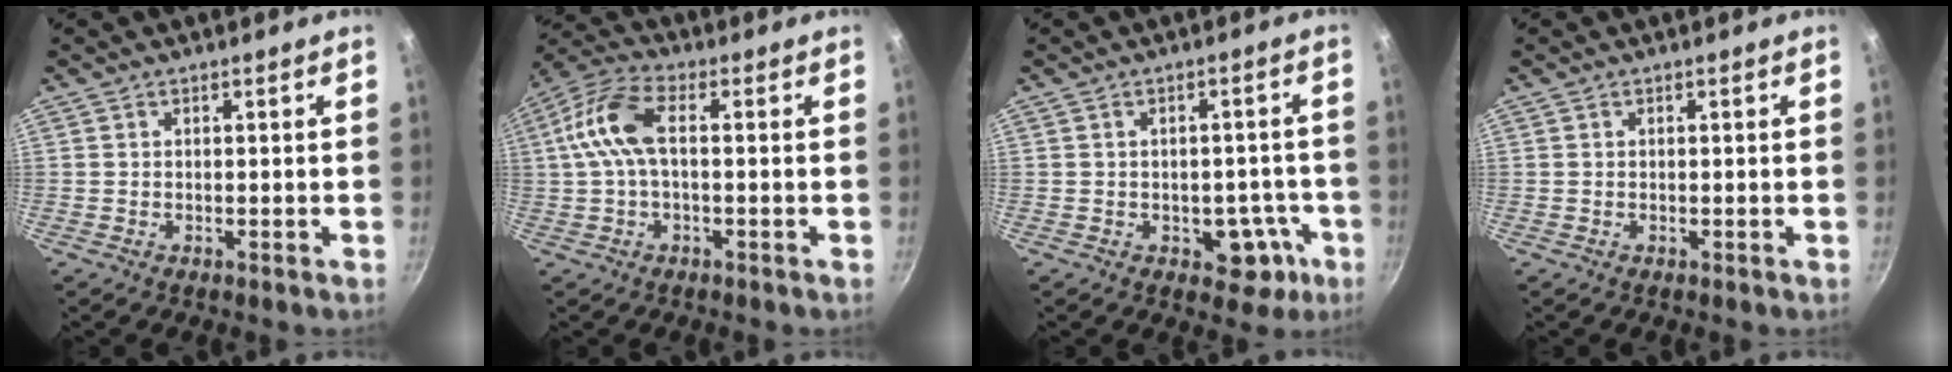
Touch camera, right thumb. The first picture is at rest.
{"total": 9.7, "force": [0.6, 4.8, 8.5], "torque": [-0.190, 0.029, 0.001]}
{"total": 7.0, "force": [-2.6, 4.7, 4.5], "torque": [-0.017, 0.027, -0.022]}
{"total": 0.0}